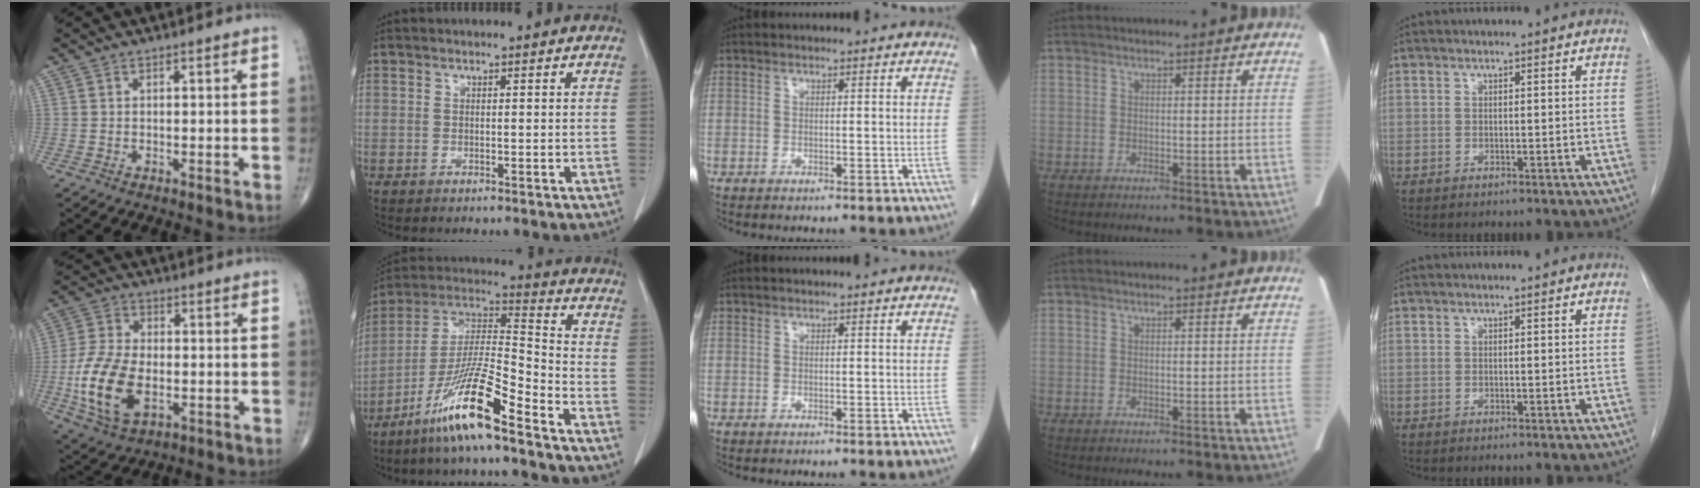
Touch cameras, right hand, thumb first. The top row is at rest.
{"thumb": {"total": 14.5, "force": [-3.5, 8.2, 11.4], "torque": [-0.229, 0.003, -0.062]}, "index": {"total": 14.2, "force": [-9.4, 0.3, 10.6], "torque": [-0.213, -0.012, -0.178]}}